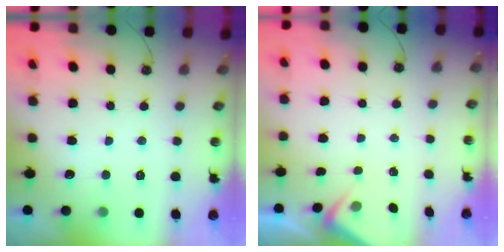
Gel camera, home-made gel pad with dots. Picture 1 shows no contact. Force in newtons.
{"total": 2.6, "press": 2.5, "slide": 0.5}